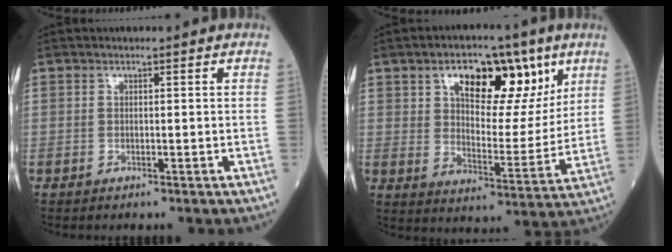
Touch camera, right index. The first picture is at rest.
{"total": 16.9, "force": [7.9, 8.3, 12.3], "torque": [-0.197, 0.015, 0.130]}